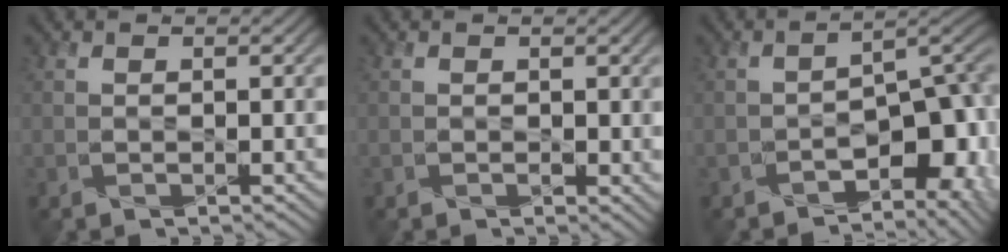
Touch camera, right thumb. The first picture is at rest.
{"total": 1.1, "force": [0.2, 0.8, 0.8], "torque": [-0.013, -0.004, 0.004]}
{"total": 8.2, "force": [-4.1, 4.2, 5.8], "torque": [-0.067, -0.007, -0.070]}